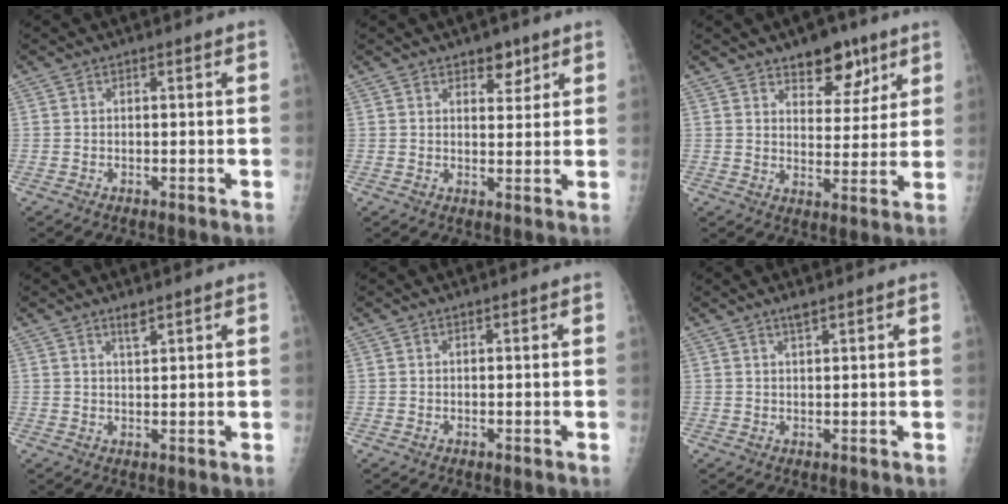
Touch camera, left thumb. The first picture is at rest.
{"total": 3.7, "force": [2.4, 2.1, 1.8], "torque": [-0.001, -0.015, 0.034]}
{"total": 9.2, "force": [6.0, 4.9, 4.8], "torque": [-0.031, -0.035, 0.090]}
{"total": 2.1, "force": [1.6, 0.4, 1.2], "torque": [-0.020, -0.011, 0.029]}
{"total": 0.0}
{"total": 1.7, "force": [1.3, 0.2, 1.0], "torque": [-0.019, -0.006, 0.025]}